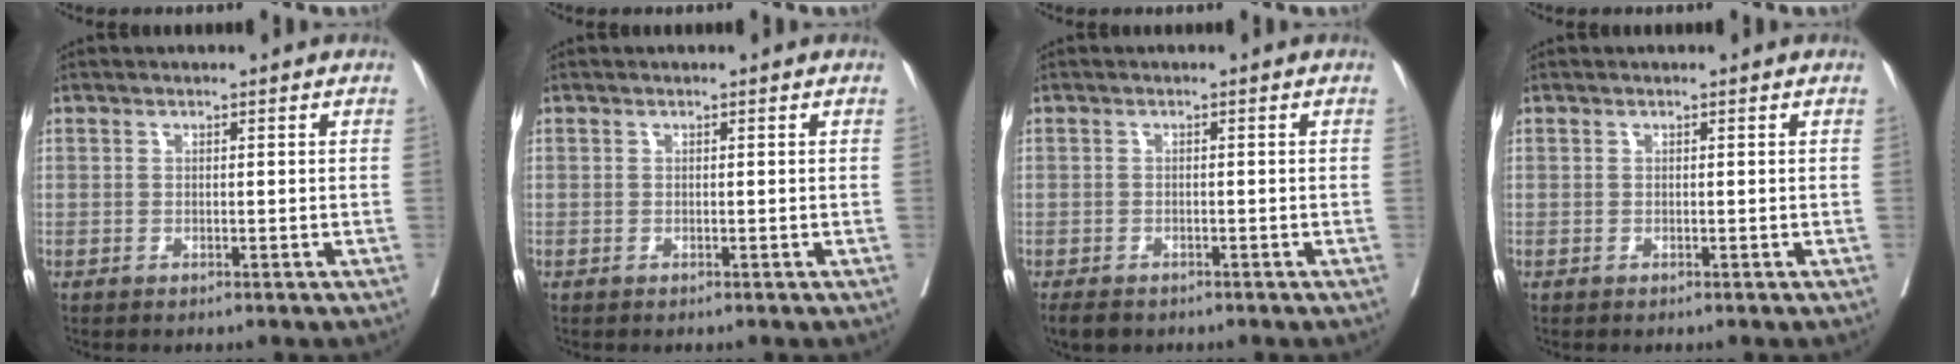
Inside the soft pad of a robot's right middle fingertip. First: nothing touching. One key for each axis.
{"total": 0.0}
{"total": 3.0, "fx": -2.4, "fy": 1.4, "fz": 1.2, "tx": -0.018, "ty": -0.004, "tz": -0.035}
{"total": 0.0}